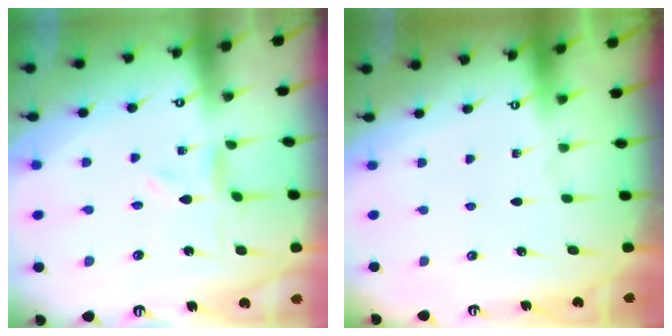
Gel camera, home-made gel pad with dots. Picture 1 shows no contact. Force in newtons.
{"total": 0.0}